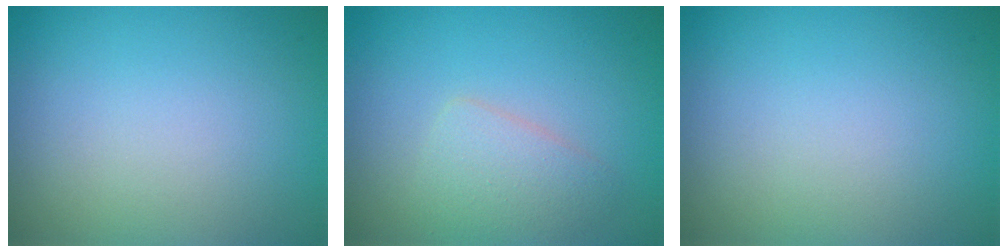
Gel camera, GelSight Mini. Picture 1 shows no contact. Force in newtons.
{"total": 2.4, "press": 2.4, "slide": 0.1}
{"total": 0.0}